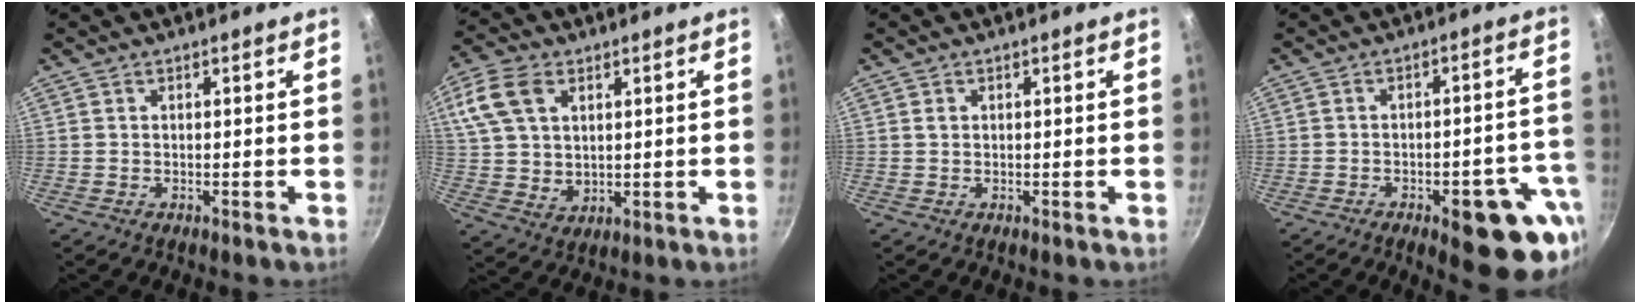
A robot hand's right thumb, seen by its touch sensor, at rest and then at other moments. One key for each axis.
{"total": 13.3, "fx": 5.1, "fy": 9.0, "fz": 8.3, "tx": -0.164, "ty": -0.003, "tz": 0.099}
{"total": 0.8, "fx": 0.2, "fy": 0.7, "fz": 0.4, "tx": -0.005, "ty": 0.002, "tz": 0.003}
{"total": 15.2, "fx": -6.8, "fy": 5.7, "fz": 12.3, "tx": -0.098, "ty": 0.028, "tz": -0.082}